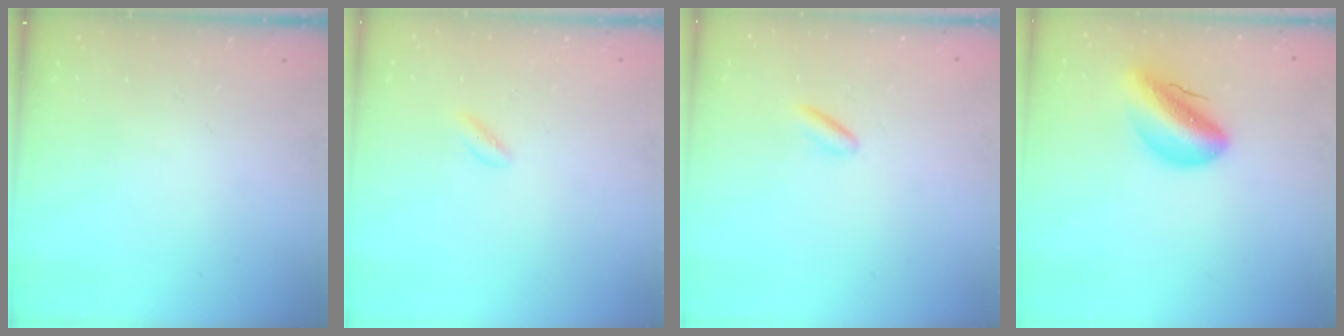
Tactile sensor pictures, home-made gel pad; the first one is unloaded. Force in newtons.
{"total": 1.7, "press": 1.5, "slide": 0.7}
{"total": 1.7, "press": 1.5, "slide": 0.7}
{"total": 12.7, "press": 12.2, "slide": 3.6}